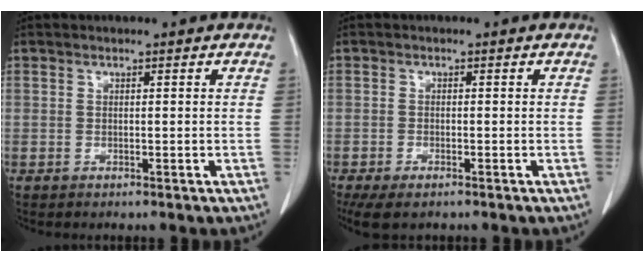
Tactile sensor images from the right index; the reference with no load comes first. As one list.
[{"total": 5.1, "force": [-3.6, 1.9, 3.0], "torque": [-0.054, -0.012, -0.059]}]